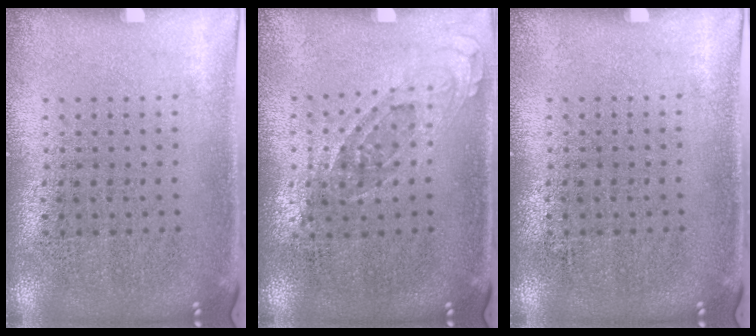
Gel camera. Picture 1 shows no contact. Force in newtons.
{"total": 0.7, "press": 0.7, "slide": 0.3}
{"total": 0.0}